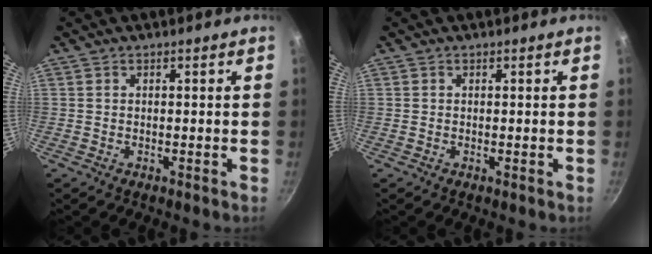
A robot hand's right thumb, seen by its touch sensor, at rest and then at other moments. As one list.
[{"total": 0.0}]